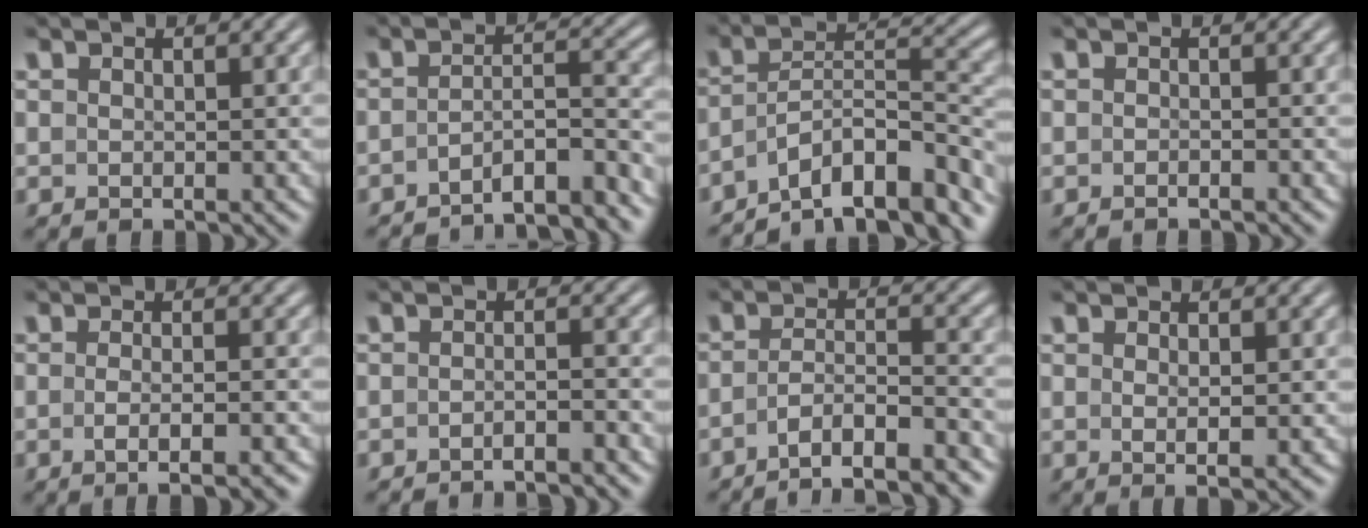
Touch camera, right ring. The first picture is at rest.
{"total": 7.8, "force": [-7.1, 1.7, 2.7], "torque": [-0.035, -0.032, -0.101]}
{"total": 13.4, "force": [-9.6, 6.7, 6.4], "torque": [-0.108, -0.041, -0.141]}
{"total": 0.9, "force": [-0.8, -0.4, 0.2], "torque": [-0.002, 0.001, -0.017]}
{"total": 3.5, "force": [-2.3, -0.3, 2.7], "torque": [-0.044, -0.014, -0.029]}
{"total": 2.9, "force": [-2.8, -0.3, 0.7], "torque": [-0.010, -0.006, -0.045]}
{"total": 7.2, "force": [-5.9, 2.8, 2.9], "torque": [-0.060, -0.035, -0.086]}
{"total": 1.9, "force": [-0.3, -0.5, 1.8], "torque": [-0.033, -0.015, 0.004]}